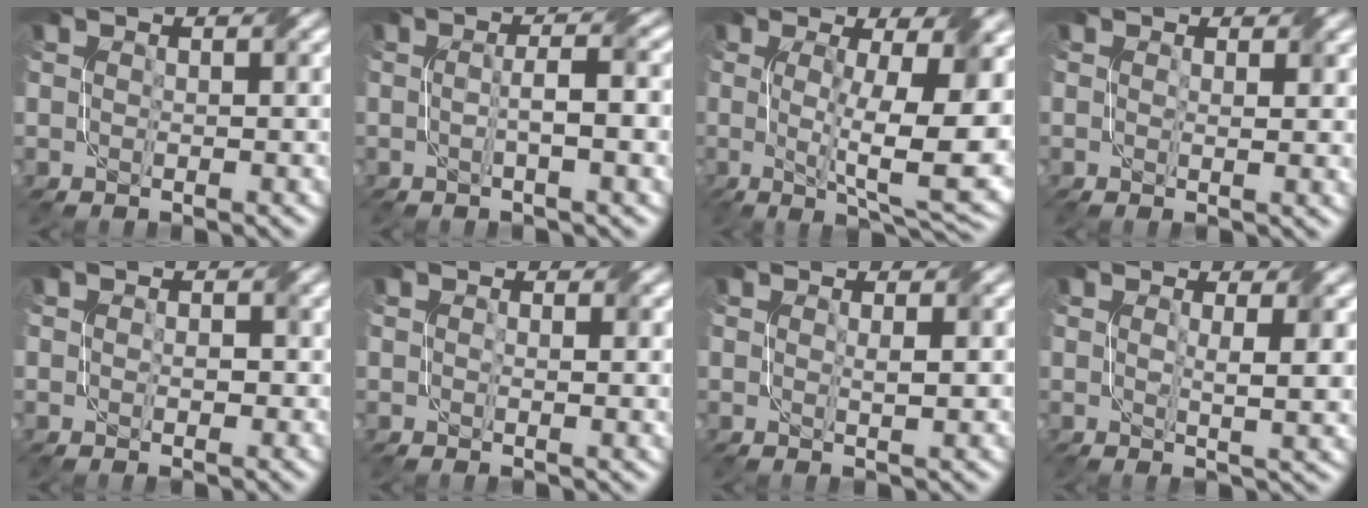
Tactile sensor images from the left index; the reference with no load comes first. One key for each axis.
{"total": 4.5, "fx": -0.1, "fy": 0.9, "fz": 4.4, "tx": -0.066, "ty": 0.007, "tz": -0.003}
{"total": 11.3, "fx": 0.3, "fy": 2.7, "fz": 11.0, "tx": -0.161, "ty": -0.010, "tz": 0.007}
{"total": 1.5, "fx": 0.6, "fy": 0.2, "fz": 1.4, "tx": -0.021, "ty": -0.003, "tz": 0.010}
{"total": 1.3, "fx": -0.1, "fy": 0.7, "fz": 1.1, "tx": -0.016, "ty": -0.001, "tz": 0.000}
{"total": 1.5, "fx": 0.5, "fy": 0.3, "fz": 1.4, "tx": -0.021, "ty": -0.004, "tz": 0.010}
{"total": 1.4, "fx": 0.4, "fy": 0.1, "fz": 1.4, "tx": -0.021, "ty": 0.000, "tz": 0.007}
{"total": 3.4, "fx": 1.0, "fy": 0.6, "fz": 3.2, "tx": -0.049, "ty": -0.007, "tz": 0.016}